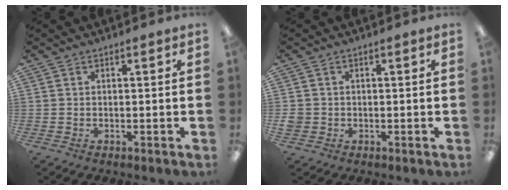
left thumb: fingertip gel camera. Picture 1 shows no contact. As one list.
[{"total": 2.3, "force": [-0.1, 2.3, 0.6], "torque": [-0.010, 0.004, -0.003]}]